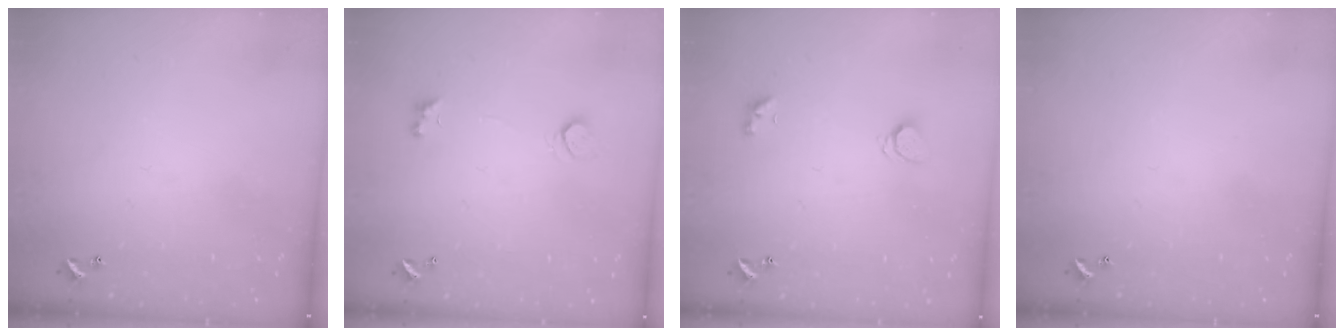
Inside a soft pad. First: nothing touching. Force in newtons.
{"total": 2.5, "press": 2.2, "slide": 1.2}
{"total": 1.6, "press": 1.6, "slide": 0.3}
{"total": 0.0}